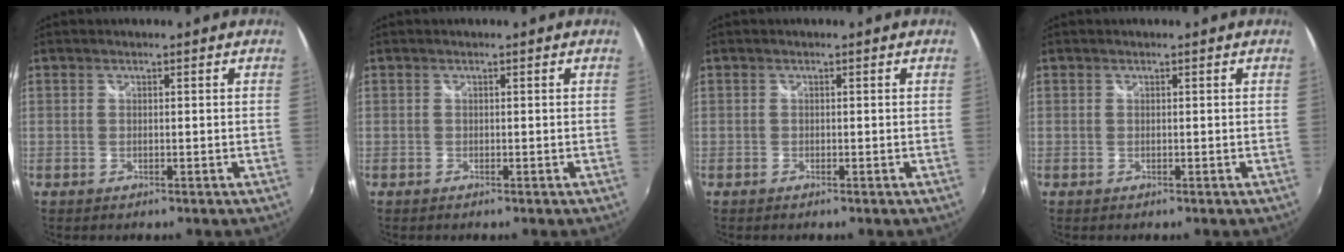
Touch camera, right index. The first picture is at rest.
{"total": 0.0}
{"total": 0.0}
{"total": 0.0}